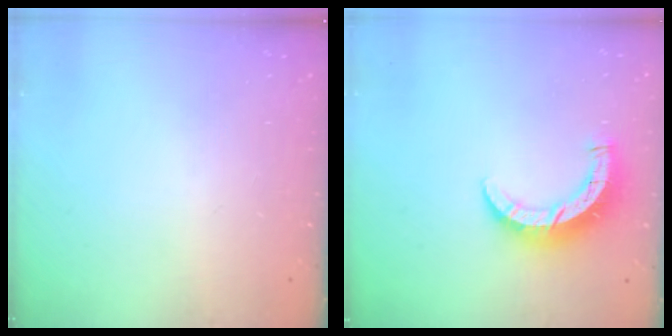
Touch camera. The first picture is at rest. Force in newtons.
{"total": 7.8, "press": 7.8, "slide": 0.6}